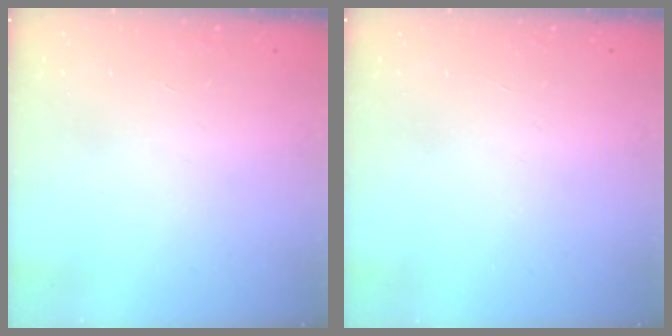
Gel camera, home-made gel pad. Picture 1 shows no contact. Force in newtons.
{"total": 0.0}